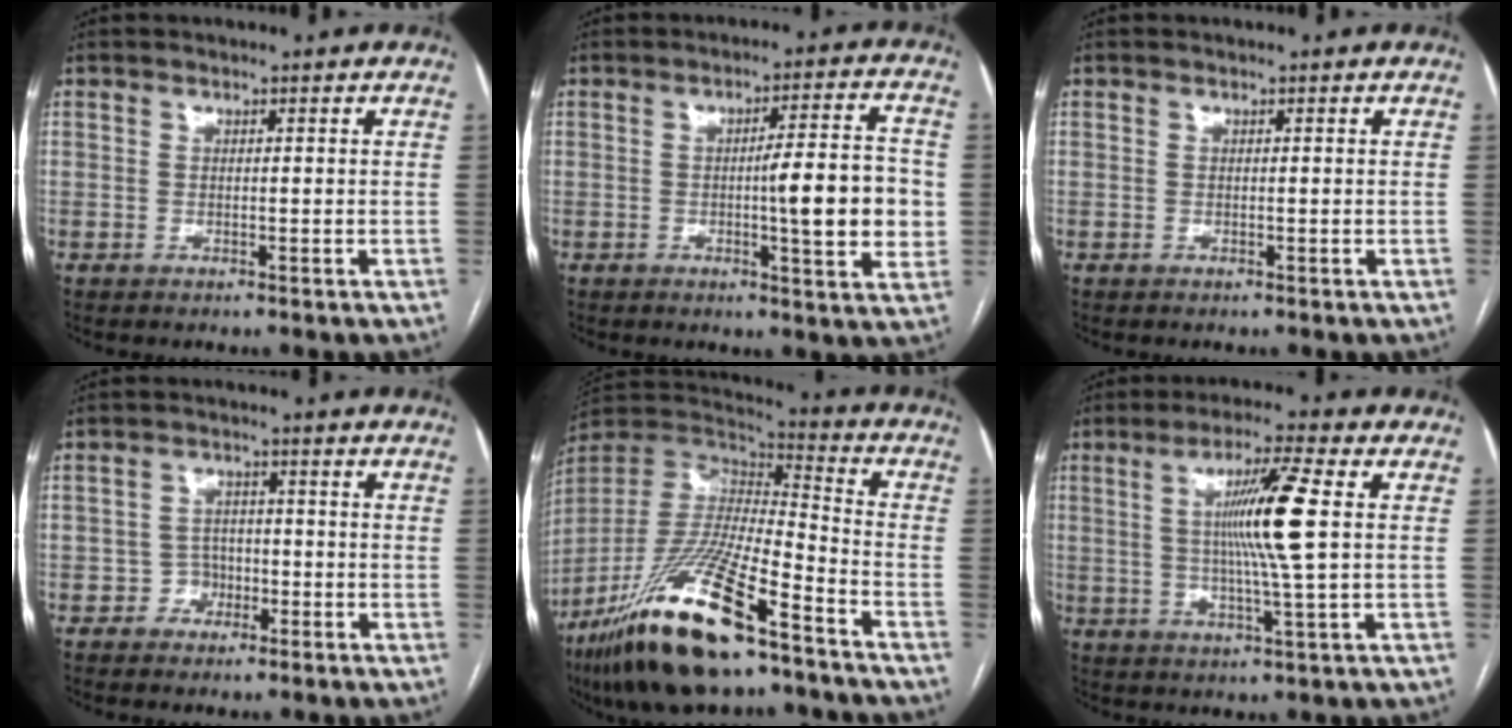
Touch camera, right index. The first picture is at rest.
{"total": 10.7, "force": [-0.9, 1.4, 10.6], "torque": [-0.139, 0.012, -0.013]}
{"total": 0.0}
{"total": 2.9, "force": [-1.4, 2.5, 0.4], "torque": [0.001, 0.013, -0.025]}
{"total": 23.4, "force": [-15.1, 4.6, 17.3], "torque": [-0.359, -0.041, -0.276]}
{"total": 10.3, "force": [1.5, -0.9, 10.2], "torque": [-0.184, -0.001, 0.027]}